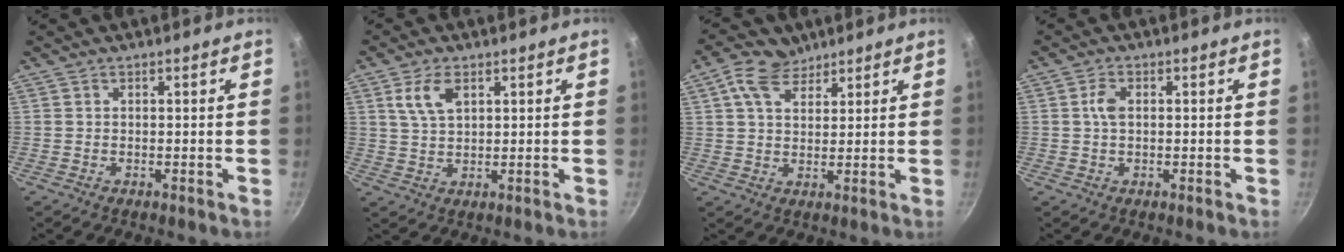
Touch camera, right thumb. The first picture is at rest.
{"total": 5.1, "force": [2.3, 2.6, 3.7], "torque": [-0.068, -0.003, 0.048]}
{"total": 7.0, "force": [4.2, 4.4, 3.5], "torque": [-0.049, -0.012, 0.072]}
{"total": 2.8, "force": [0.4, 1.7, 2.2], "torque": [-0.044, 0.005, 0.005]}